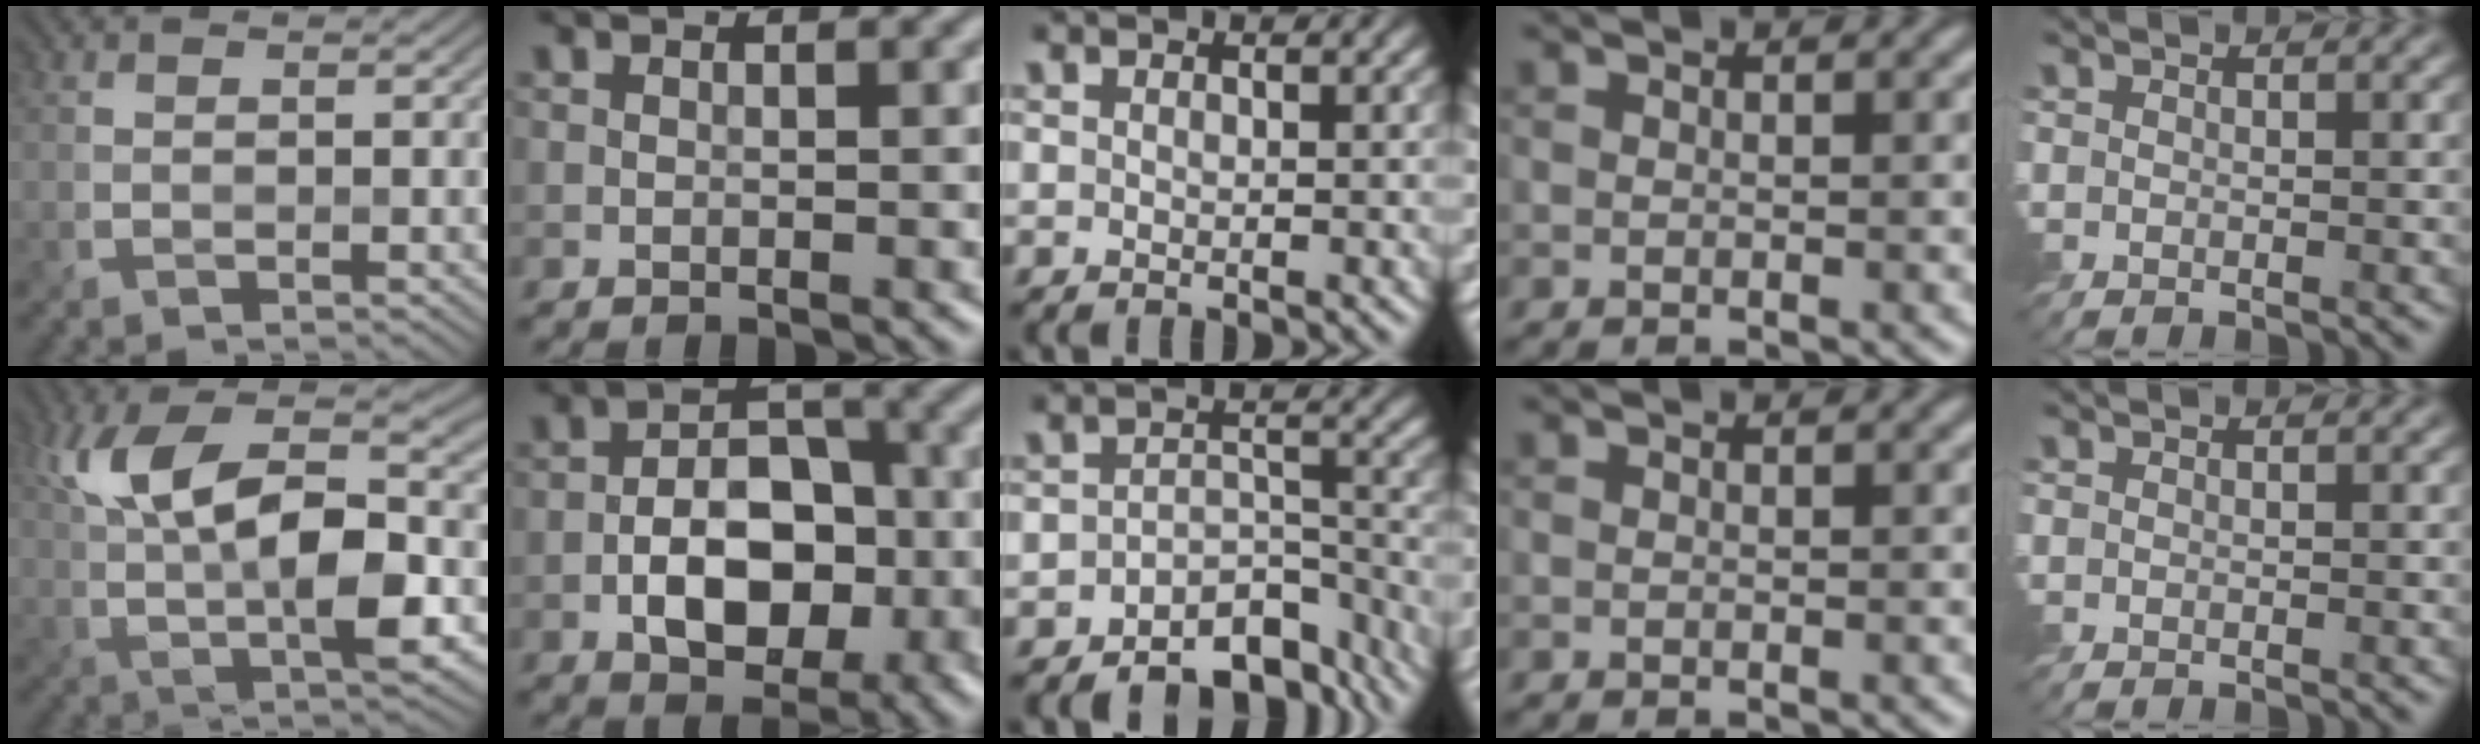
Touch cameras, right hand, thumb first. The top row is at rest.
{"thumb": {"total": 12.3, "force": [1.8, 4.8, 11.2], "torque": [-0.198, 0.007, 0.026]}, "index": {"total": 7.6, "force": [-2.5, 4.5, 5.7], "torque": [-0.085, 0.007, -0.042]}, "middle": {"total": 6.2, "force": [-4.7, 2.9, 2.8], "torque": [-0.026, -0.005, -0.073]}}